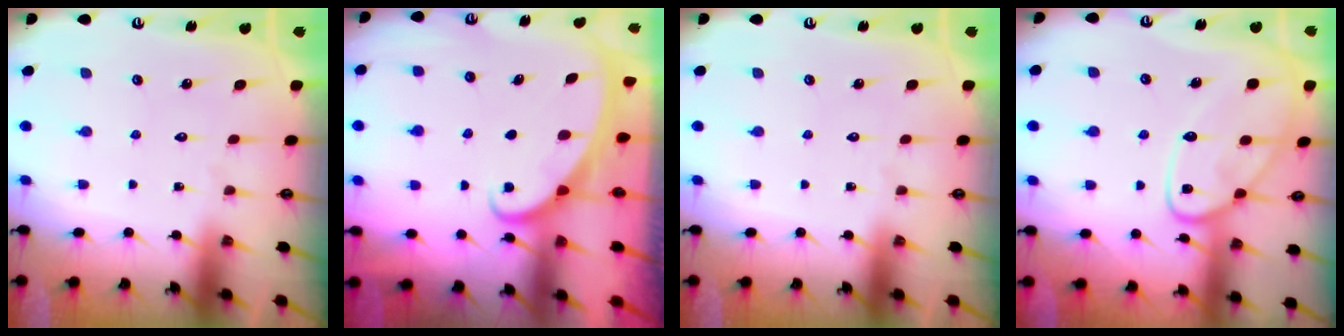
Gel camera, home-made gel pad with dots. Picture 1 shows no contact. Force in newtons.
{"total": 2.2, "press": 2.2, "slide": 0.3}
{"total": 0.0}
{"total": 12.0, "press": 12.0, "slide": 0.7}